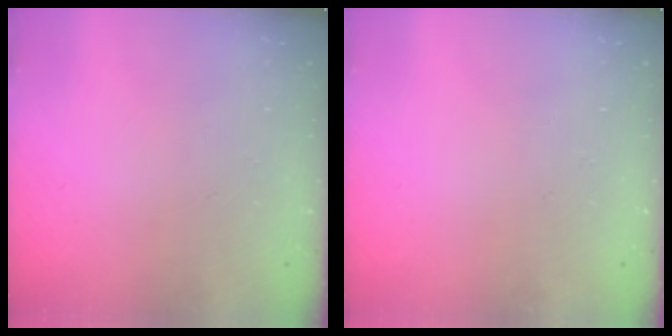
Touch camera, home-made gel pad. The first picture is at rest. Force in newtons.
{"total": 0.0}